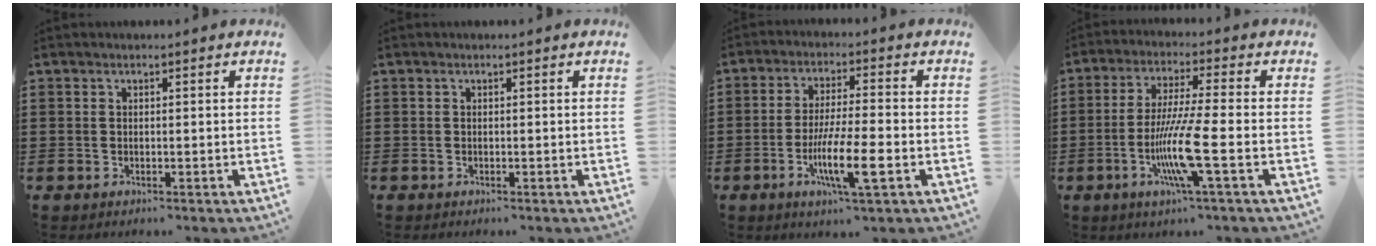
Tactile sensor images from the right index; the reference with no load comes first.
{"total": 0.0}
{"total": 9.3, "force": [-3.3, 1.5, 8.5], "torque": [-0.164, -0.012, -0.061]}
{"total": 10.2, "force": [-3.3, 0.3, 9.7], "torque": [-0.202, -0.022, -0.067]}